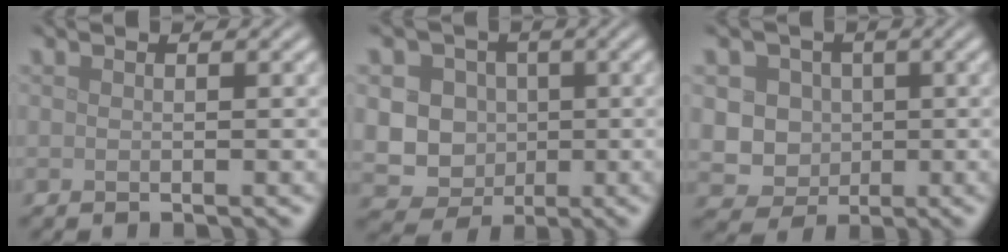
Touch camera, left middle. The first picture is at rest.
{"total": 9.7, "force": [0.6, 9.0, 3.6], "torque": [-0.067, 0.023, -0.006]}
{"total": 5.4, "force": [0.8, 4.9, 2.1], "torque": [-0.026, 0.014, 0.008]}